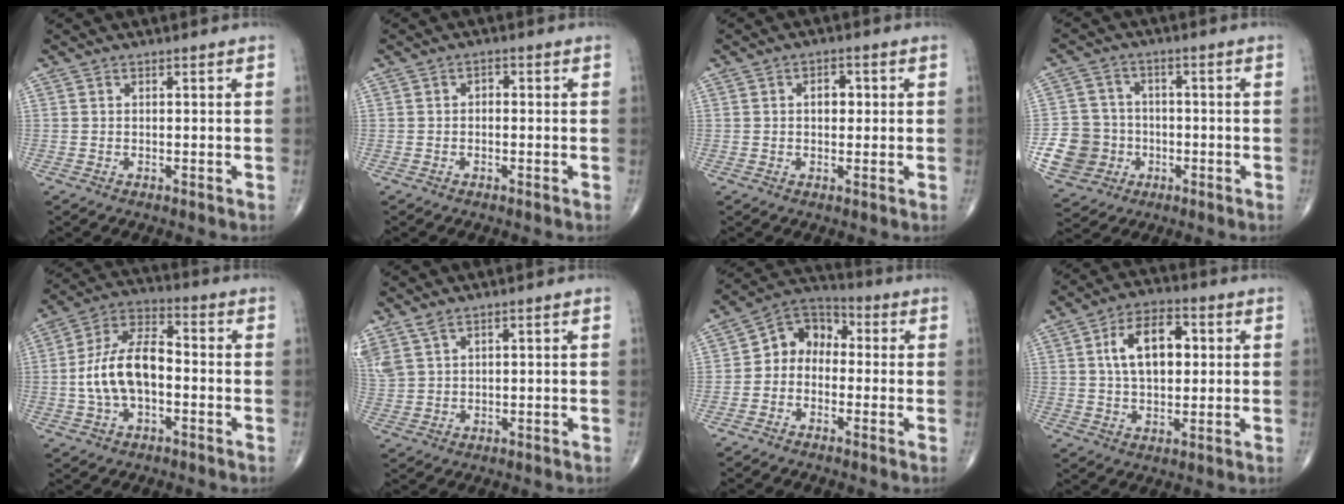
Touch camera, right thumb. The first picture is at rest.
{"total": 1.2, "force": [-0.2, 0.9, 0.8], "torque": [-0.005, 0.006, -0.007]}
{"total": 3.4, "force": [0.5, 2.2, 2.5], "torque": [-0.026, 0.006, 0.005]}
{"total": 10.1, "force": [-2.5, 9.4, 2.7], "torque": [-0.031, 0.019, -0.039]}
{"total": 12.5, "force": [-1.6, 6.7, 10.4], "torque": [-0.198, 0.040, -0.035]}
{"total": 4.6, "force": [3.4, 1.6, 2.6], "torque": [-0.065, -0.002, 0.083]}
{"total": 8.2, "force": [-0.8, 6.6, 4.8], "torque": [-0.044, 0.037, -0.038]}
{"total": 11.5, "force": [2.4, 6.6, 9.1], "torque": [-0.136, 0.008, 0.036]}